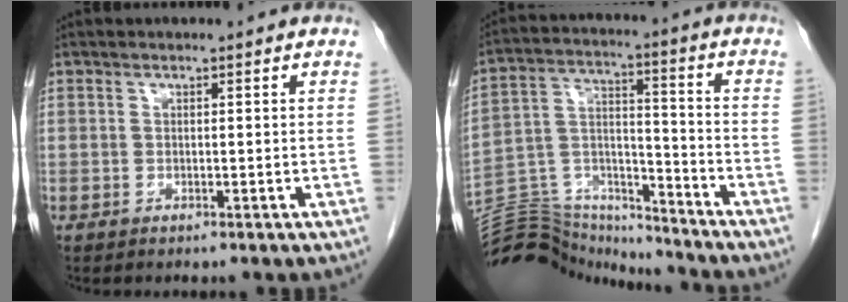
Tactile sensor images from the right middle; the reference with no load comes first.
{"total": 16.7, "force": [-16.5, 2.2, 1.9], "torque": [-0.041, 0.047, -0.272]}